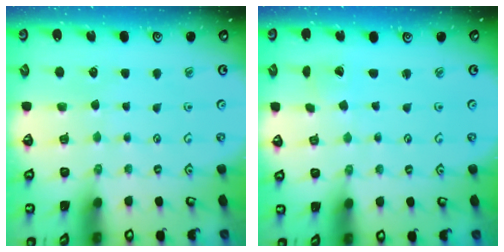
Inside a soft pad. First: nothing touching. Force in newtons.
{"total": 1.0, "press": 1.0, "slide": 0.1}